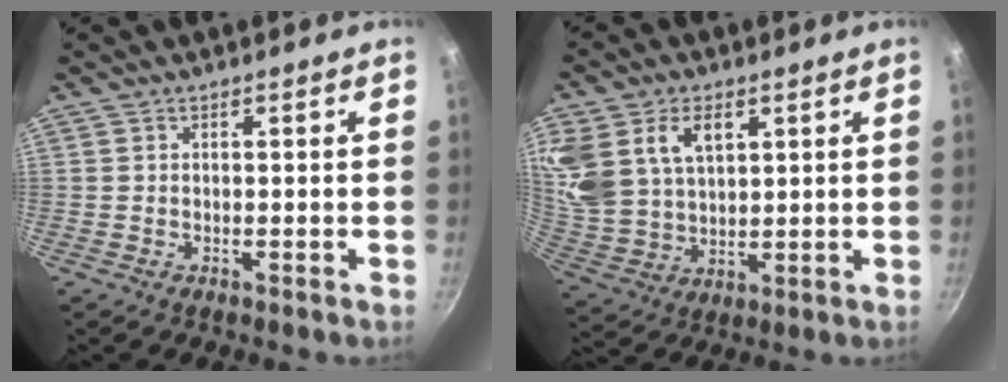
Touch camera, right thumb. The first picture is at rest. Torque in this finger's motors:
{"motor_torque": [1.67, 1.64, 1.47, 0.52, 0.18]}